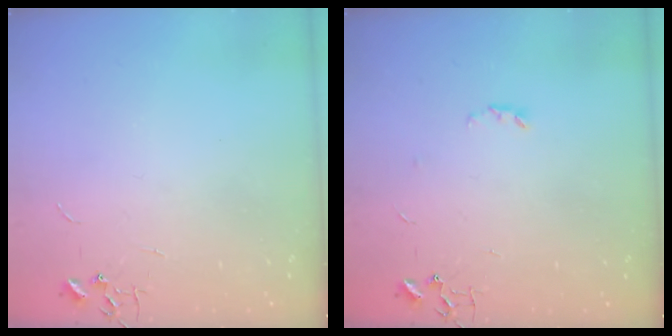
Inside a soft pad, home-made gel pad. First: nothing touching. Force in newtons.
{"total": 2.9, "press": 2.8, "slide": 0.5}